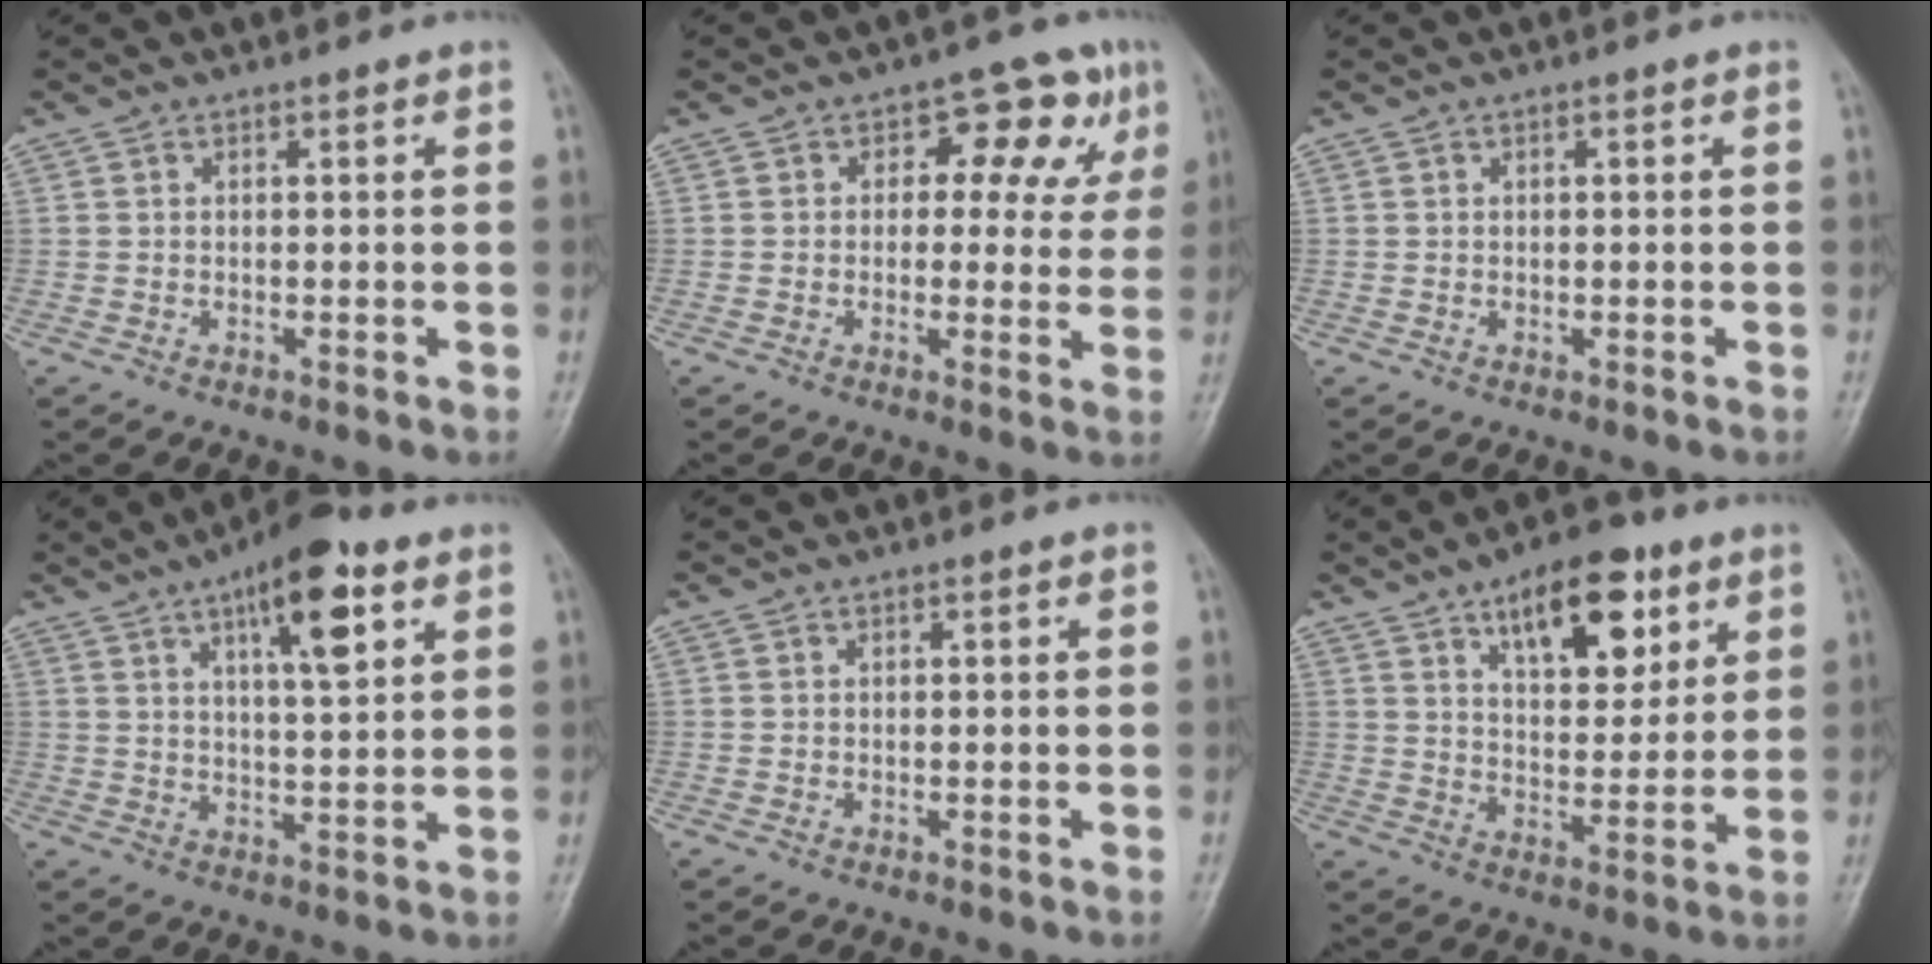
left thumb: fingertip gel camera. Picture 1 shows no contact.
{"total": 9.1, "force": [3.2, 6.0, 6.1], "torque": [-0.020, 0.004, 0.030]}
{"total": 0.0}
{"total": 12.0, "force": [5.9, 3.7, 9.8], "torque": [-0.134, -0.020, 0.088]}
{"total": 0.0}
{"total": 13.5, "force": [7.3, 6.5, 9.3], "torque": [-0.100, -0.035, 0.113]}